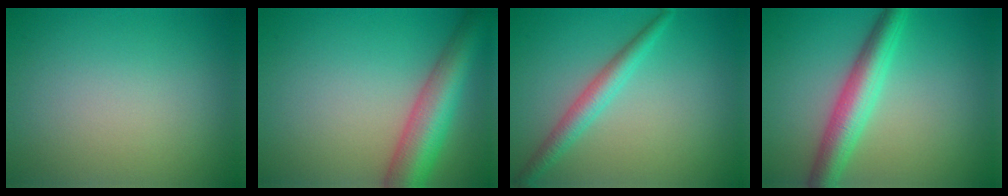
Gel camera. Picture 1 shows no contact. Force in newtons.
{"total": 7.2, "press": 7.2, "slide": 0.3}
{"total": 2.8, "press": 2.8, "slide": 0.1}
{"total": 5.0, "press": 5.0, "slide": 0.1}